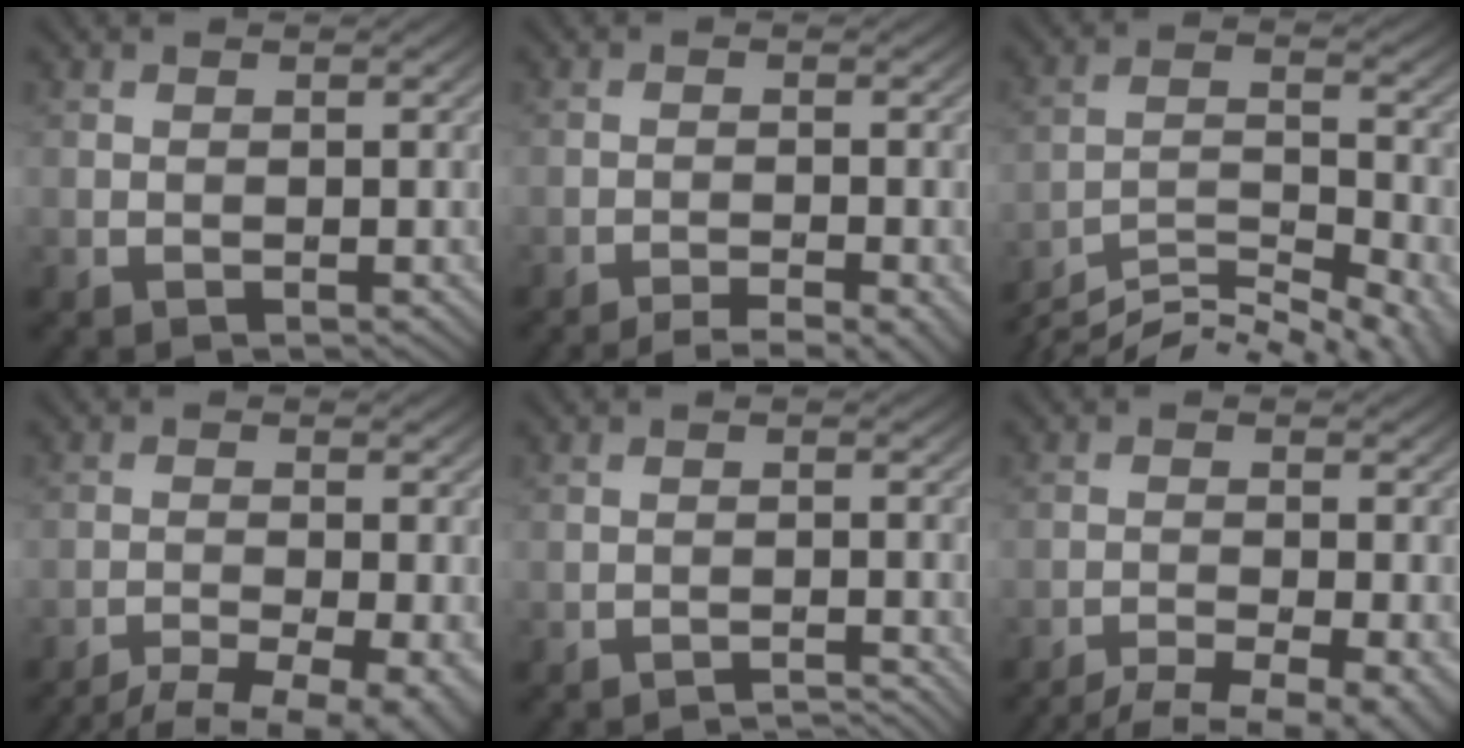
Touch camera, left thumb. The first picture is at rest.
{"total": 5.0, "force": [-3.7, 0.8, 3.3], "torque": [-0.055, 0.005, -0.062]}
{"total": 11.4, "force": [-9.6, 2.4, 5.6], "torque": [-0.103, -0.003, -0.154]}
{"total": 9.7, "force": [-7.9, 2.4, 5.1], "torque": [-0.076, -0.017, -0.098]}
{"total": 2.1, "force": [-2.0, 0.1, 0.6], "torque": [0.000, 0.006, -0.036]}
{"total": 9.2, "force": [-7.6, 1.9, 4.9], "torque": [-0.078, -0.015, -0.097]}